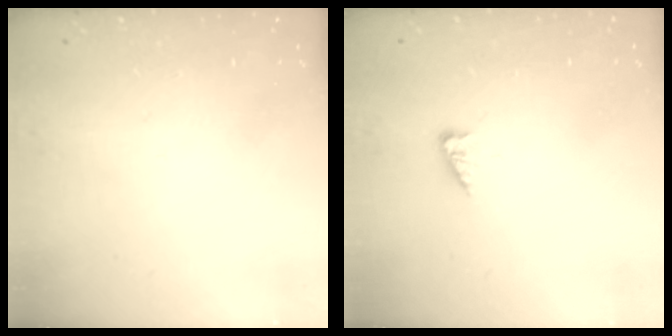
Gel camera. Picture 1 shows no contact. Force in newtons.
{"total": 2.9, "press": 2.9, "slide": 0.5}